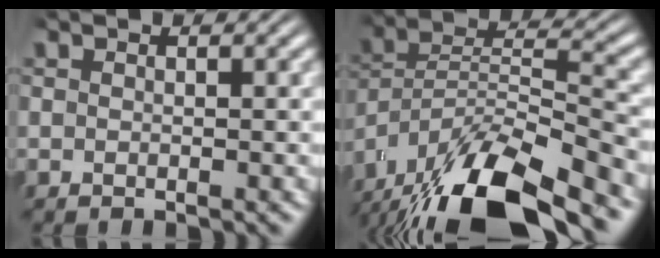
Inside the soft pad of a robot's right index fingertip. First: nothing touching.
{"total": 11.6, "force": [-5.1, 6.9, 7.8], "torque": [-0.140, -0.025, -0.074]}